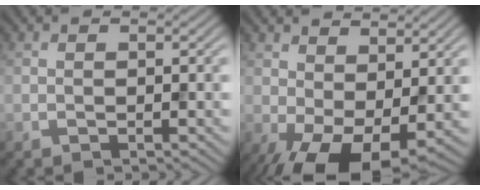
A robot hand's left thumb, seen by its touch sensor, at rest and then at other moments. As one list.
[{"total": 9.1, "force": [-1.0, 4.7, 7.7], "torque": [-0.140, -0.013, -0.009]}]